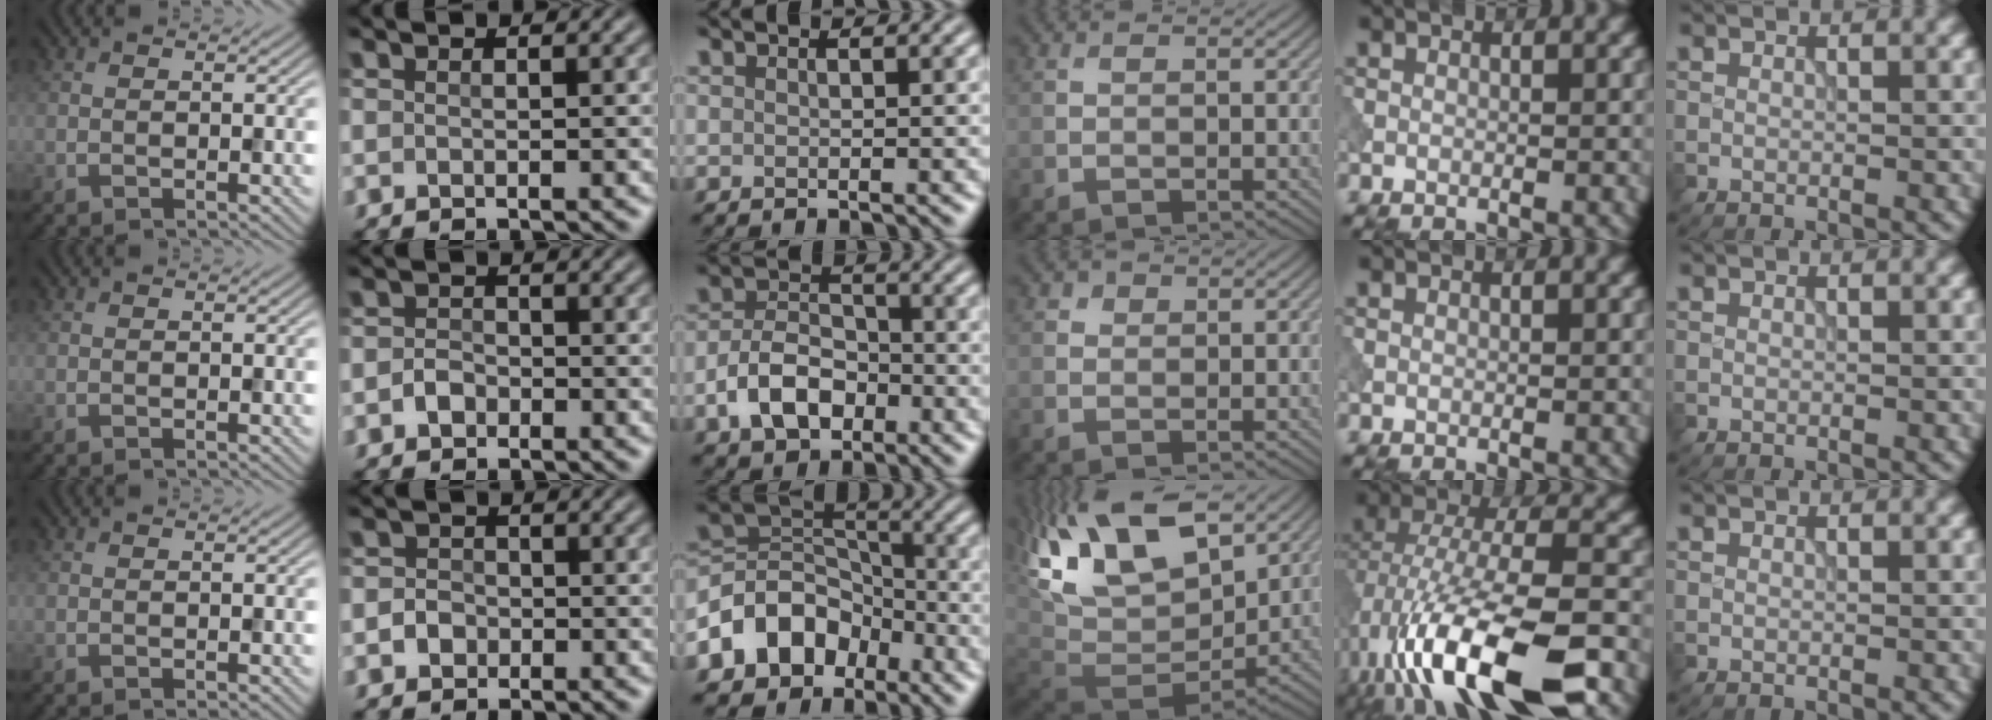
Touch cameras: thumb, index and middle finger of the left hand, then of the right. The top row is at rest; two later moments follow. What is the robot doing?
{"motion": "extract", "object": "peg toy"}